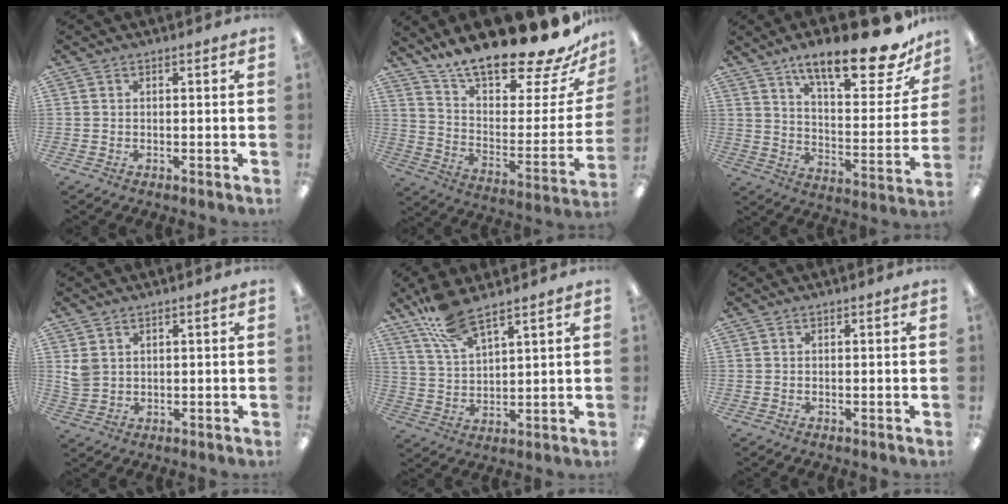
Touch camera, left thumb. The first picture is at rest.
{"total": 22.0, "force": [18.3, 5.2, 11.0], "torque": [-0.154, -0.142, 0.302]}
{"total": 21.3, "force": [15.1, 6.6, 13.5], "torque": [-0.205, -0.096, 0.248]}
{"total": 3.4, "force": [1.7, 2.6, 1.4], "torque": [-0.032, 0.002, 0.034]}
{"total": 10.3, "force": [8.3, 2.7, 5.6], "torque": [-0.121, -0.039, 0.155]}
{"total": 0.0}